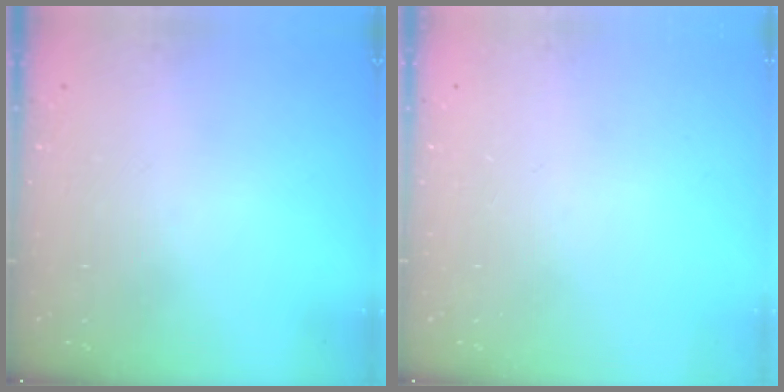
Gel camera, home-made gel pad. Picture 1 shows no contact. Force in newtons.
{"total": 0.0}